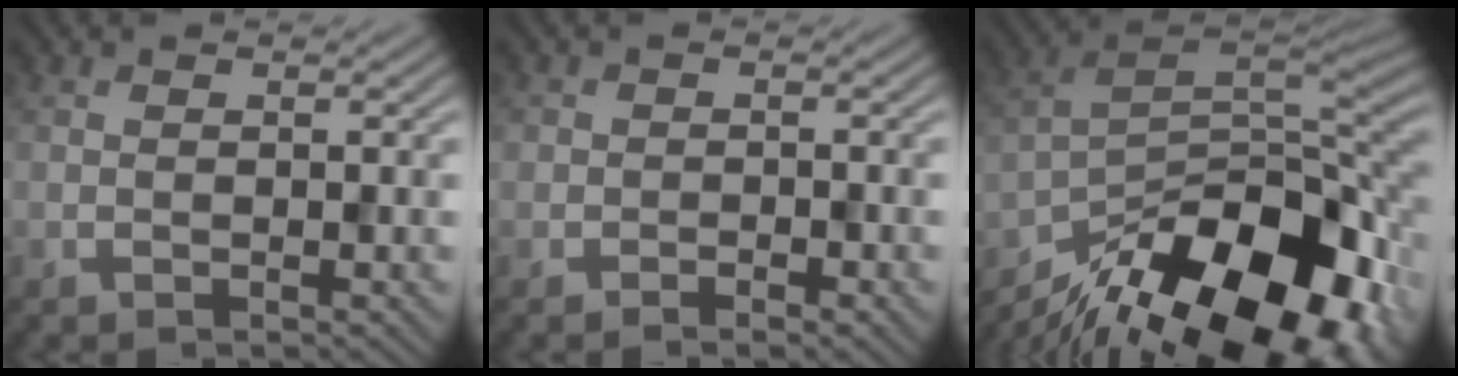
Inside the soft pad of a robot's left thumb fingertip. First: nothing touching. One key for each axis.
{"total": 1.5, "fx": -1.0, "fy": 1.0, "fz": 0.5, "tx": -0.006, "ty": -0.003, "tz": -0.021}
{"total": 19.2, "fx": -12.4, "fy": 8.1, "fz": 12.2, "tx": -0.206, "ty": -0.033, "tz": -0.197}